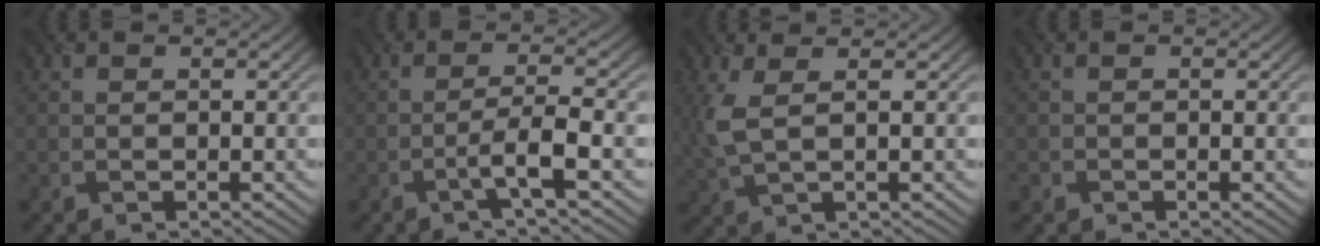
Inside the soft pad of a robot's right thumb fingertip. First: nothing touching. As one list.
[{"total": 3.9, "force": [-2.1, 0.0, 3.3], "torque": [-0.059, 0.015, -0.056]}, {"total": 4.4, "force": [1.2, 1.3, 4.0], "torque": [-0.105, 0.004, 0.023]}, {"total": 0.7, "force": [-0.5, 0.4, 0.2], "torque": [-0.006, -0.005, -0.008]}]